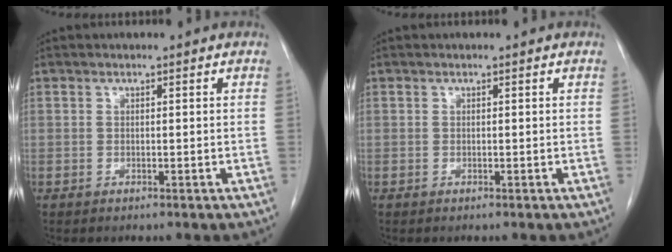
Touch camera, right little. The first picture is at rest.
{"total": 0.0}